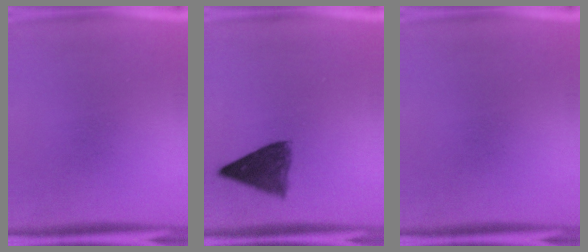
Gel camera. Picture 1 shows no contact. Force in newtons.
{"total": 7.2}
{"total": 0.0}